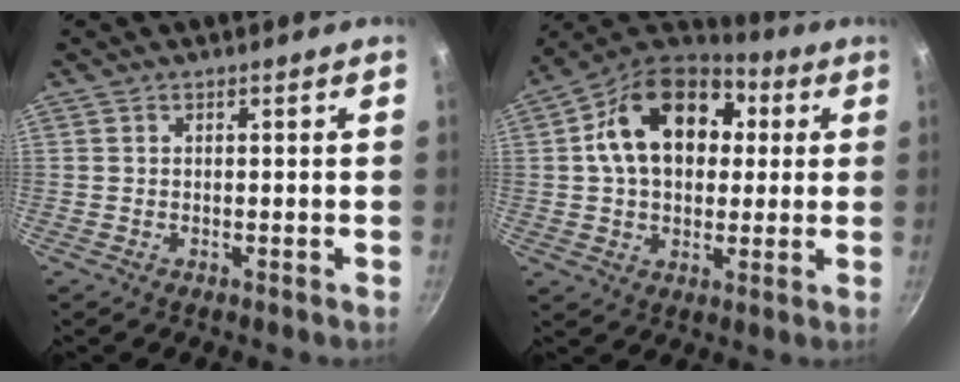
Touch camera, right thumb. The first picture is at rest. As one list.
[{"total": 19.6, "force": [4.1, 13.9, 13.3], "torque": [-0.198, 0.025, 0.051]}]